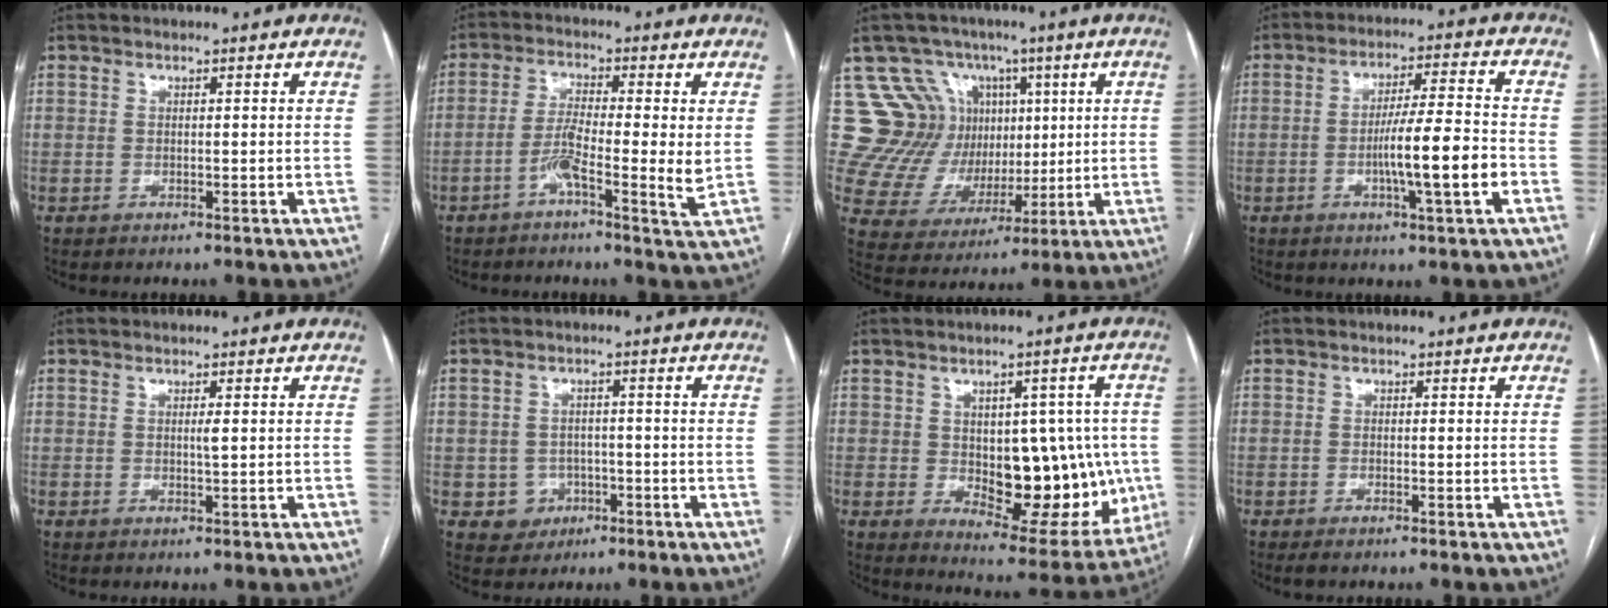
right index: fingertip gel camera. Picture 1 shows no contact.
{"total": 6.3, "force": [-1.4, 0.1, 6.2], "torque": [-0.116, 0.002, -0.032]}
{"total": 14.4, "force": [5.7, 12.7, 3.6], "torque": [-0.072, 0.064, 0.122]}
{"total": 9.7, "force": [-2.8, -0.1, 9.3], "torque": [-0.156, 0.001, -0.047]}
{"total": 0.9, "force": [0.1, -0.1, 0.9], "torque": [-0.018, -0.001, 0.002]}
{"total": 4.1, "force": [-1.5, 3.8, 0.3], "torque": [0.005, 0.013, -0.014]}
{"total": 15.8, "force": [-1.0, 7.9, 13.7], "torque": [-0.171, 0.004, 0.009]}
{"total": 1.5, "force": [-1.3, 0.3, 0.8], "torque": [-0.016, -0.003, -0.017]}